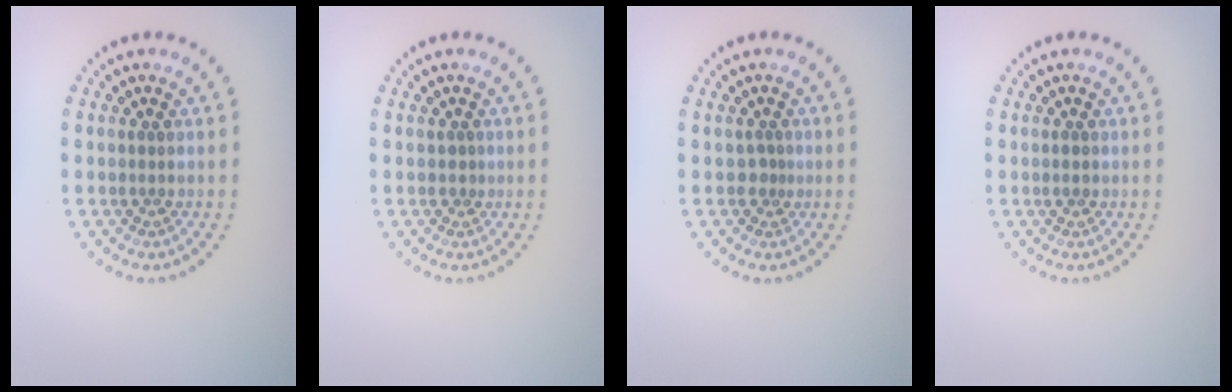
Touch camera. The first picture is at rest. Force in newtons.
{"total": 0.5, "press": 0.2, "slide": 0.5}
{"total": 0.7, "press": 0.4, "slide": 0.6}
{"total": 0.8, "press": 0.8, "slide": 0.1}